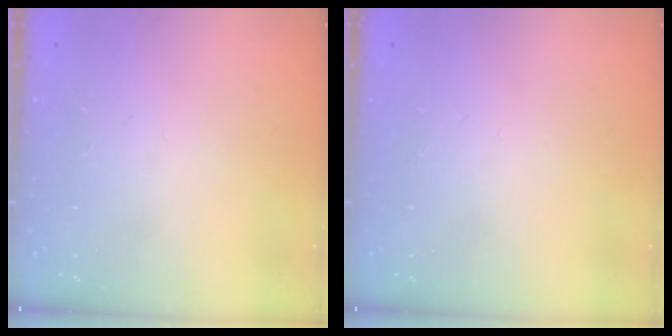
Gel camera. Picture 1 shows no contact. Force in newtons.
{"total": 0.0}